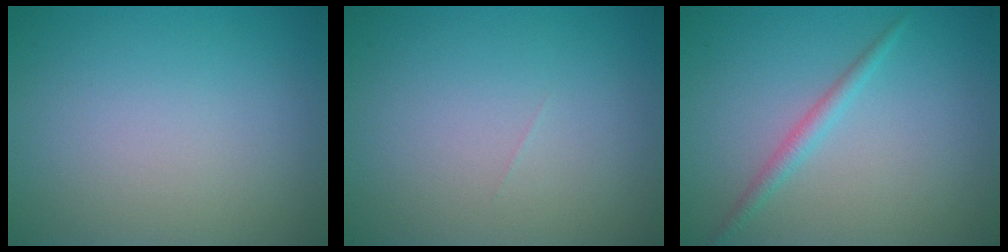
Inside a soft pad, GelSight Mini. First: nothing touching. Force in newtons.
{"total": 0.0}
{"total": 1.6, "press": 1.6, "slide": 0.1}